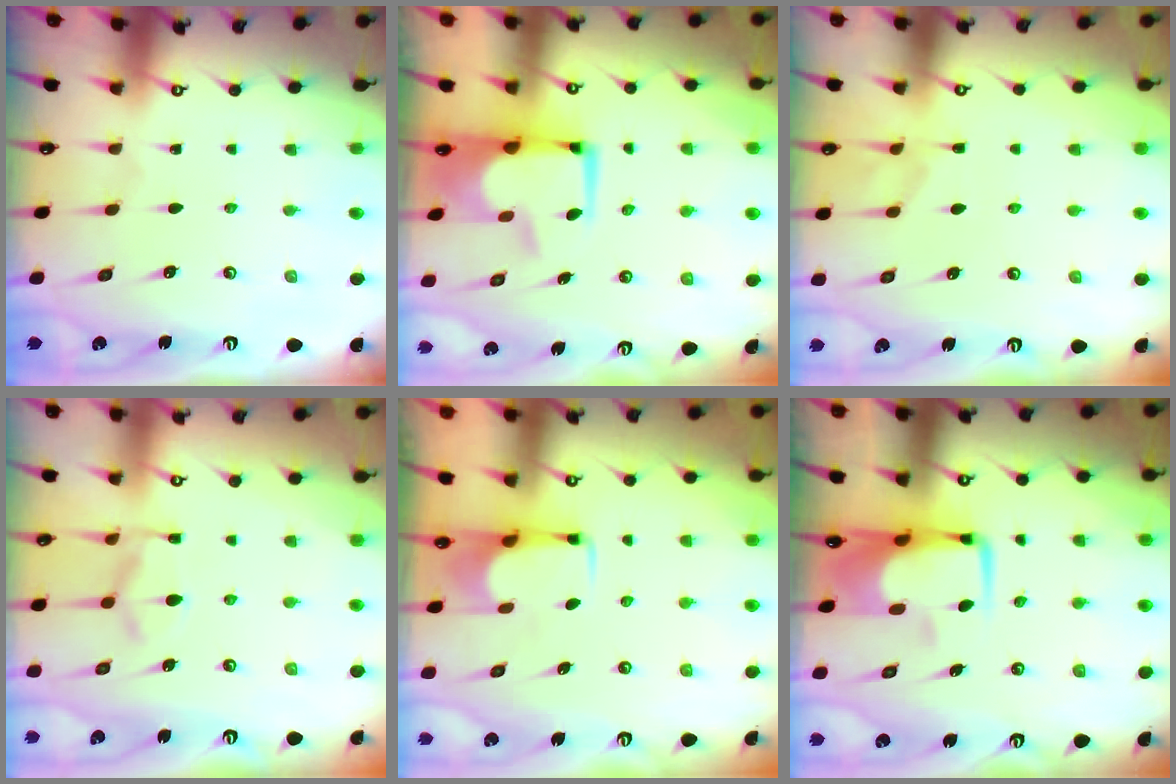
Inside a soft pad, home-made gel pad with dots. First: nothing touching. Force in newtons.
{"total": 7.6, "press": 7.6, "slide": 0.4}
{"total": 1.2, "press": 0.1, "slide": 1.2}
{"total": 10.5, "press": 10.4, "slide": 1.3}
{"total": 2.8, "press": 2.8, "slide": 0.5}
{"total": 8.4, "press": 8.3, "slide": 1.2}